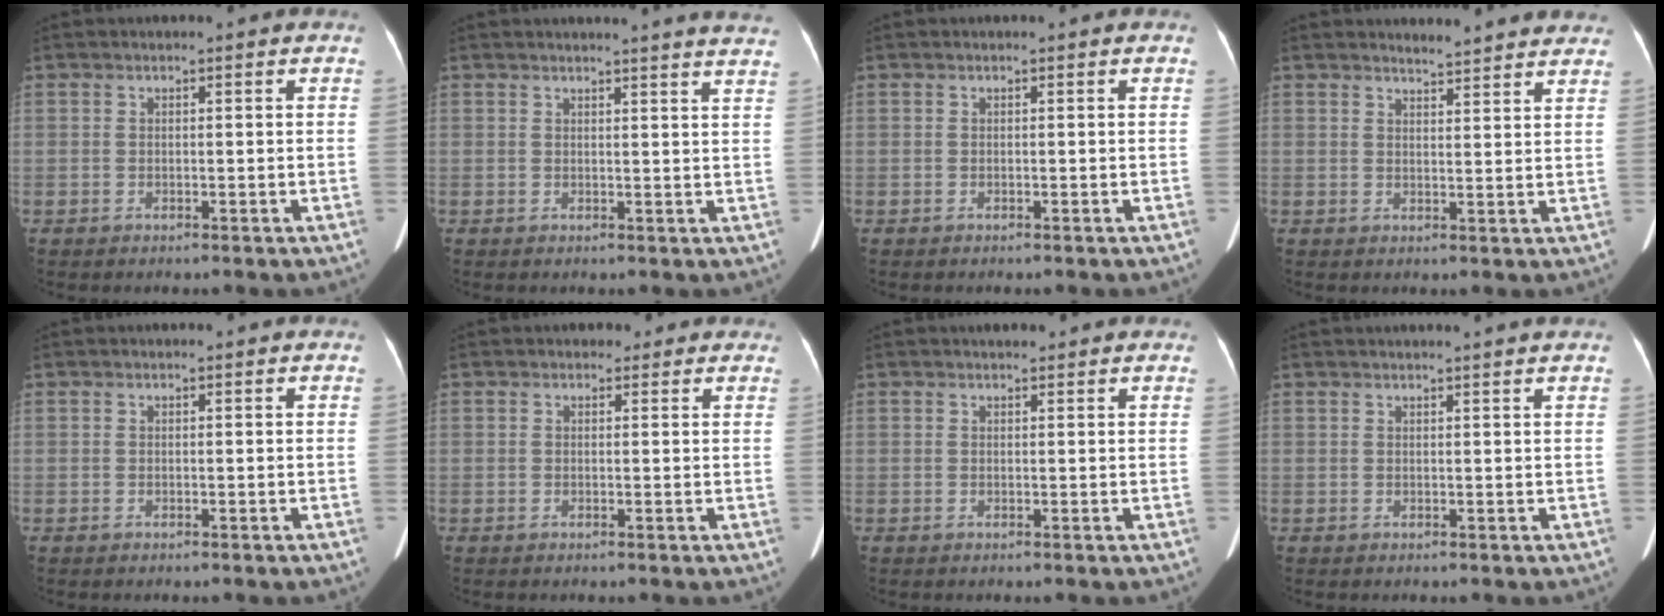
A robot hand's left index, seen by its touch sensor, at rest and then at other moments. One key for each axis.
{"total": 11.2, "fx": 10.7, "fy": -0.6, "fz": 3.5, "tx": -0.040, "ty": -0.038, "tz": 0.100}
{"total": 0.0}
{"total": 7.2, "fx": 7.0, "fy": 0.8, "fz": 1.6, "tx": -0.020, "ty": 0.001, "tz": 0.071}
{"total": 0.0}
{"total": 2.0, "fx": 1.4, "fy": 1.4, "fz": 0.3, "tx": 0.005, "ty": 0.004, "tz": 0.012}
{"total": 2.1, "fx": 1.8, "fy": 0.7, "fz": 0.9, "tx": -0.010, "ty": 0.015, "tz": 0.024}
{"total": 3.5, "fx": 3.3, "fy": -0.6, "fz": 1.2, "tx": -0.018, "ty": 0.015, "tz": 0.040}